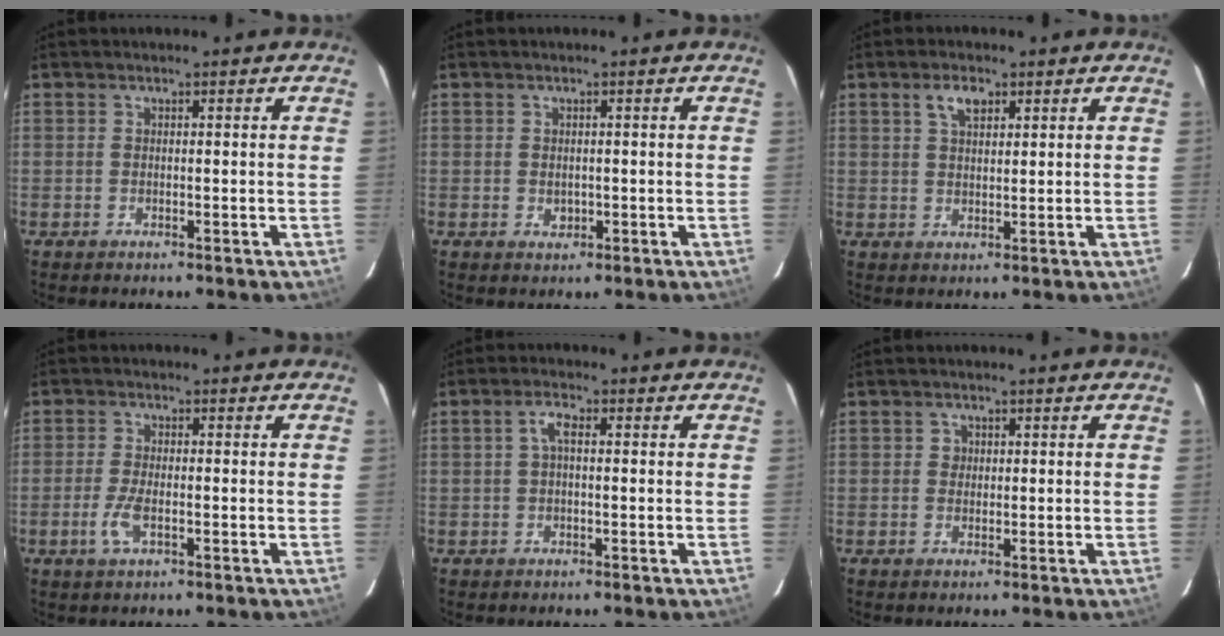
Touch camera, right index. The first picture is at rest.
{"total": 1.6, "force": [-0.2, 1.4, 0.7], "torque": [-0.007, 0.000, 0.000]}
{"total": 3.9, "force": [2.0, 1.9, 2.6], "torque": [-0.047, 0.009, 0.037]}
{"total": 4.1, "force": [-1.6, 1.4, 3.5], "torque": [-0.079, -0.004, -0.033]}
{"total": 2.4, "force": [0.2, 0.8, 2.2], "torque": [-0.047, 0.010, 0.003]}
{"total": 1.3, "force": [0.1, 1.3, 0.0], "torque": [0.008, 0.006, 0.001]}